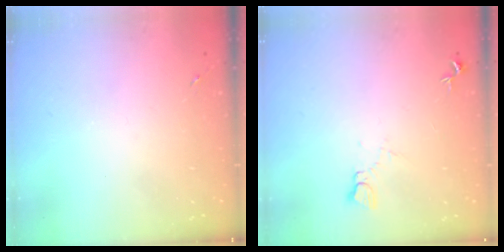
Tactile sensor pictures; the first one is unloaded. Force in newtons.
{"total": 4.3, "press": 4.3, "slide": 0.4}